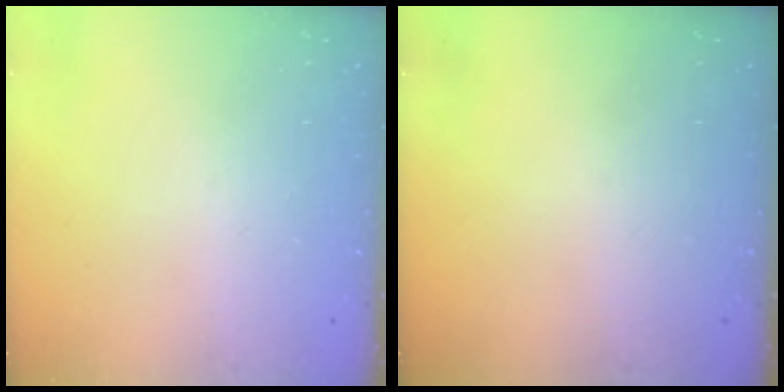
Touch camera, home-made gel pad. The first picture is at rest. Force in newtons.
{"total": 0.0}